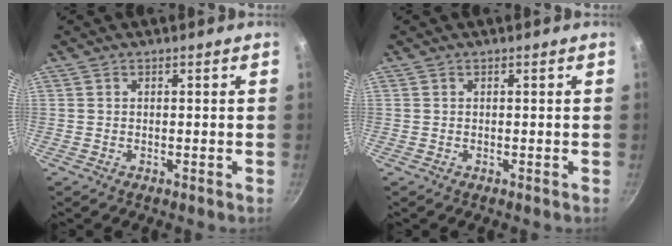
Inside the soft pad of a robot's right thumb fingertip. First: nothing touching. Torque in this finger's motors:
{"motor_torque": [0.09, 0.09, 0.12, -0.22, 0.01]}